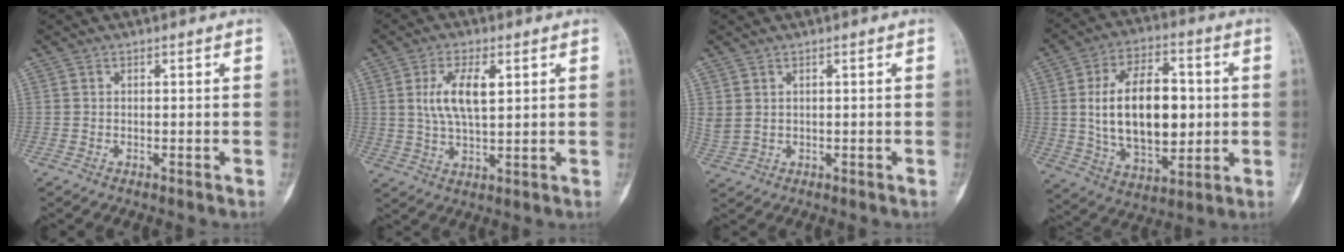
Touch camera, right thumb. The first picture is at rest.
{"total": 8.3, "force": [2.3, 3.5, 7.2], "torque": [-0.139, -0.006, 0.045]}
{"total": 2.6, "force": [0.9, 2.0, 1.4], "torque": [-0.033, 0.000, 0.027]}
{"total": 19.5, "force": [1.1, 11.2, 15.9], "torque": [-0.240, 0.000, 0.027]}